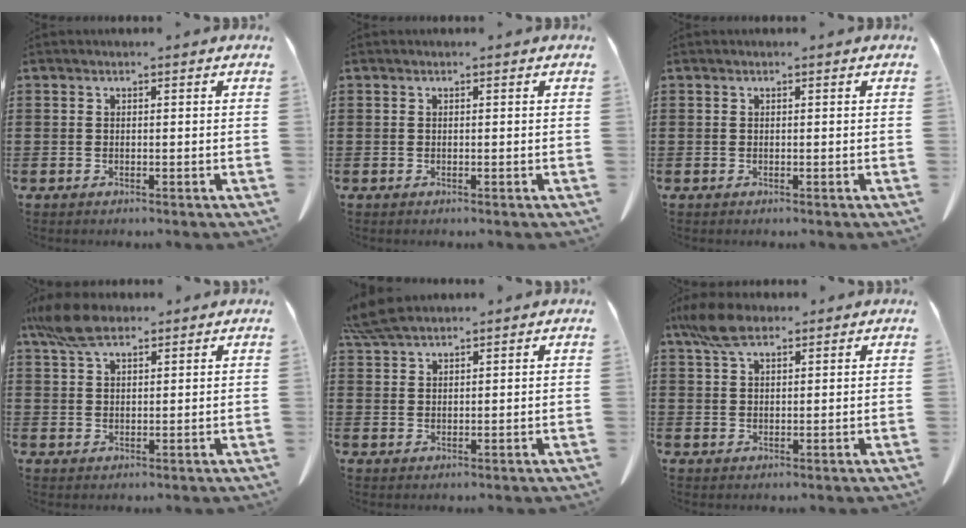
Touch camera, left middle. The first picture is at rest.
{"total": 0.0}
{"total": 0.0}
{"total": 6.6, "force": [4.6, 2.5, 4.1], "torque": [-0.098, -0.003, 0.086]}
{"total": 5.0, "force": [4.3, 0.9, 2.4], "torque": [-0.060, -0.003, 0.083]}
{"total": 6.1, "force": [4.1, 2.3, 3.9], "torque": [-0.094, -0.001, 0.075]}